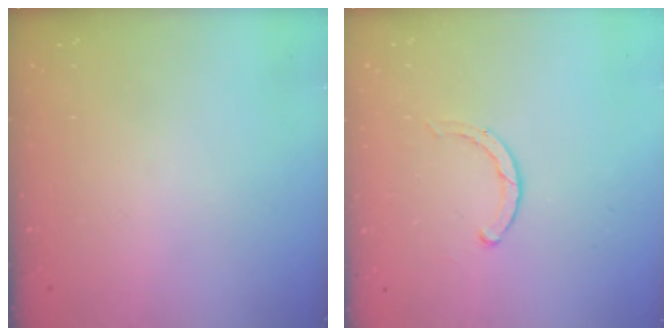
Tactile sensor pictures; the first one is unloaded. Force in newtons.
{"total": 1.9, "press": 1.8, "slide": 0.3}